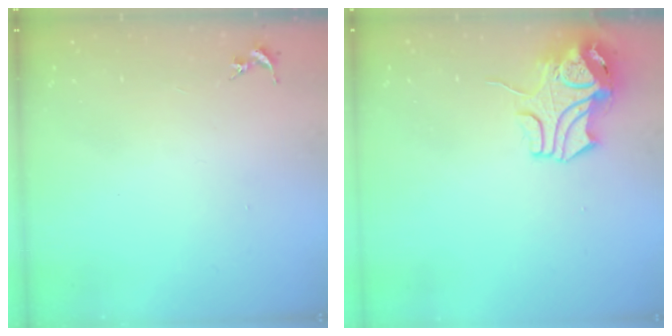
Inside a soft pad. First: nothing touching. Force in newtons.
{"total": 10.5, "press": 10.3, "slide": 1.7}